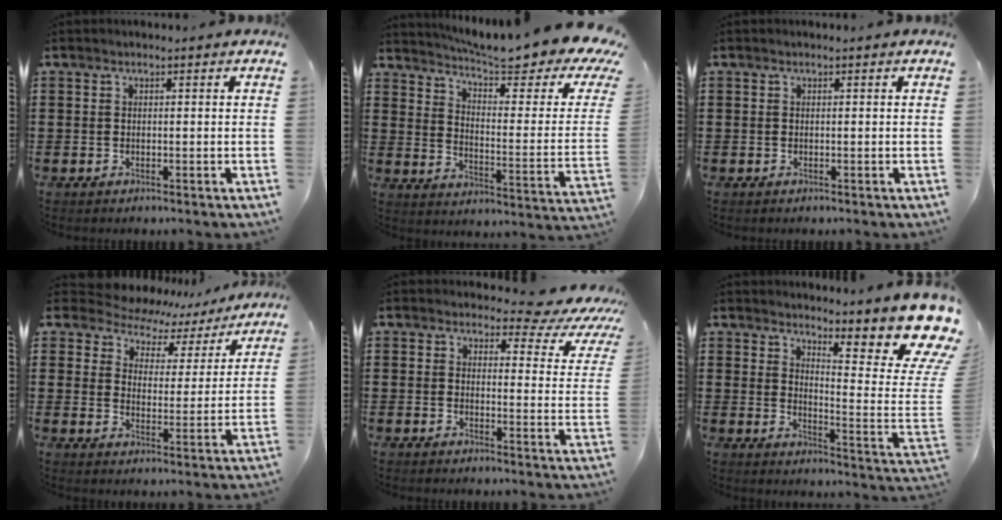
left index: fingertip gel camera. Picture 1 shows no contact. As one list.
[{"total": 7.9, "force": [6.4, 0.8, 4.5], "torque": [-0.089, -0.058, 0.102]}, {"total": 0.0}, {"total": 5.3, "force": [4.9, 1.7, 0.5], "torque": [-0.044, -0.034, 0.081]}, {"total": 4.6, "force": [3.5, 1.7, 2.5], "torque": [-0.042, -0.019, 0.054]}, {"total": 11.8, "force": [8.7, 2.0, 7.7], "torque": [-0.110, -0.086, 0.144]}]